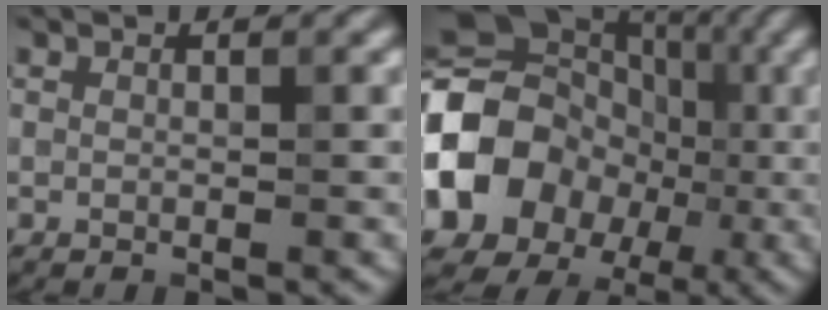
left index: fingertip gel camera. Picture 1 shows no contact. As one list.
[{"total": 11.0, "force": [-2.4, 9.0, 5.7], "torque": [-0.095, 0.013, -0.057]}]